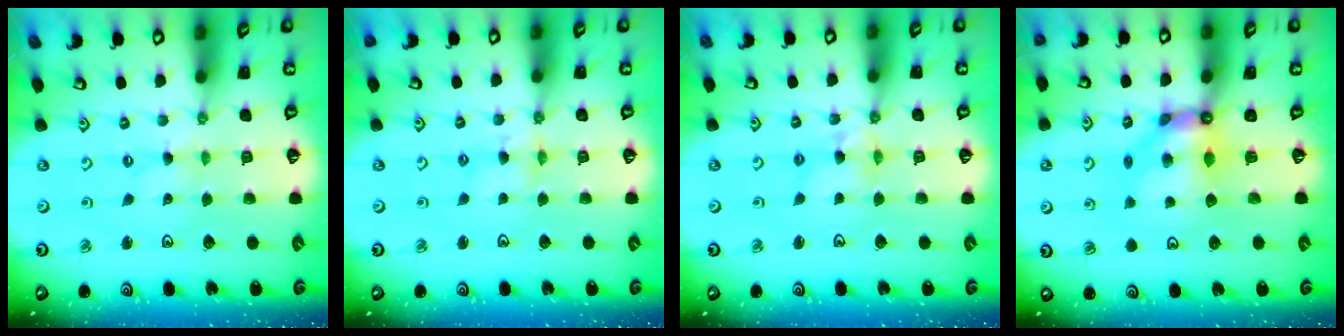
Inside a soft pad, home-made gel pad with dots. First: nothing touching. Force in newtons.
{"total": 3.9, "press": 3.9, "slide": 0.3}
{"total": 6.4, "press": 6.4, "slide": 0.5}
{"total": 9.0, "press": 8.9, "slide": 1.5}